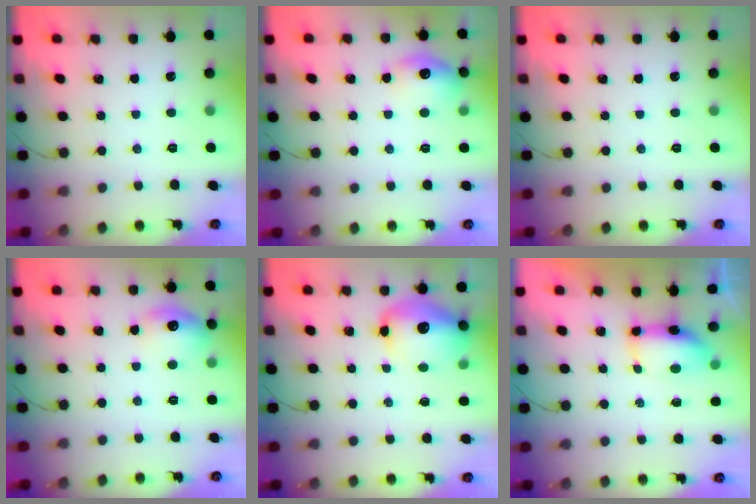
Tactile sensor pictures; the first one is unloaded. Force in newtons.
{"total": 10.9, "press": 10.9, "slide": 0.8}
{"total": 0.0}
{"total": 10.9, "press": 10.9, "slide": 0.8}
{"total": 14.0, "press": 13.4, "slide": 3.9}
{"total": 7.9, "press": 7.4, "slide": 2.8}